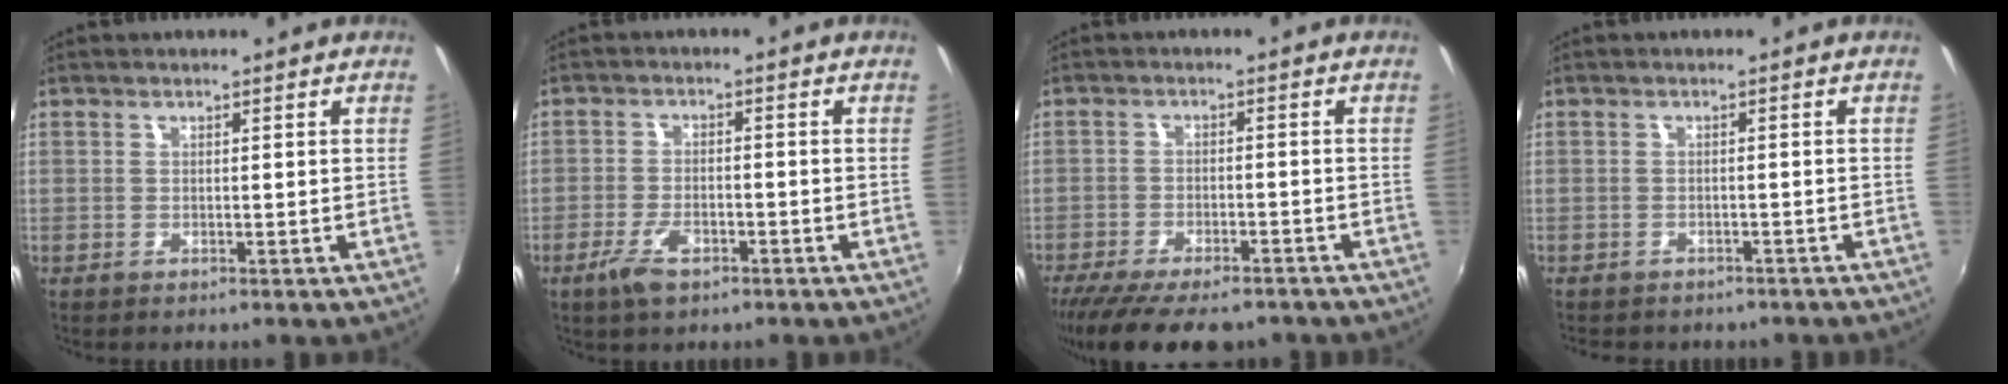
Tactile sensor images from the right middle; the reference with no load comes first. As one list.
[{"total": 5.3, "force": [-3.2, 2.2, 3.6], "torque": [-0.086, -0.007, -0.059]}, {"total": 13.5, "force": [-10.8, 4.3, 7.0], "torque": [-0.153, -0.038, -0.170]}, {"total": 4.7, "force": [-3.9, 2.0, 1.6], "torque": [-0.037, -0.014, -0.048]}]